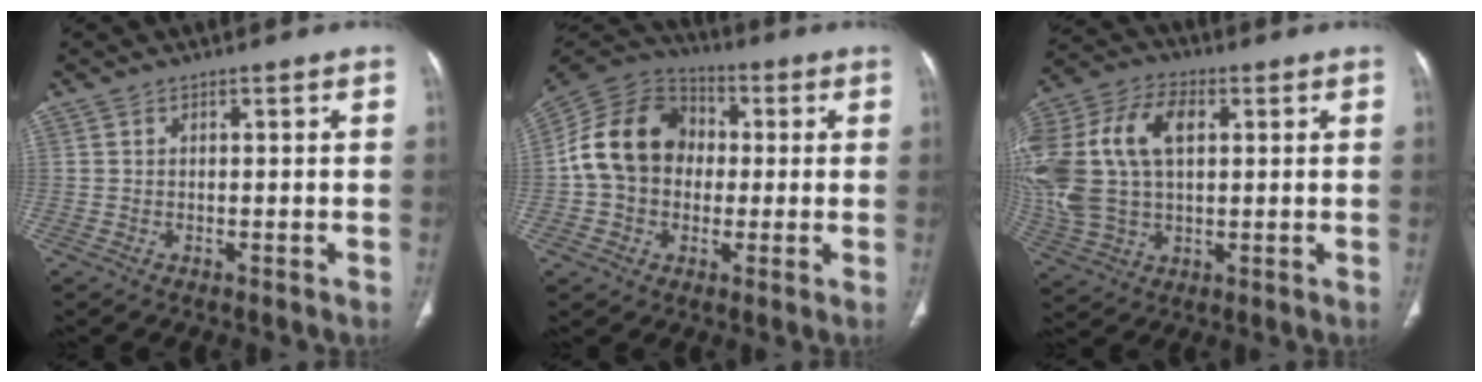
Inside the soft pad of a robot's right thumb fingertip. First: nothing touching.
{"total": 15.5, "force": [0.2, 12.6, 9.0], "torque": [-0.146, 0.031, -0.007]}
{"total": 22.7, "force": [4.1, 14.1, 17.2], "torque": [-0.405, 0.022, 0.080]}